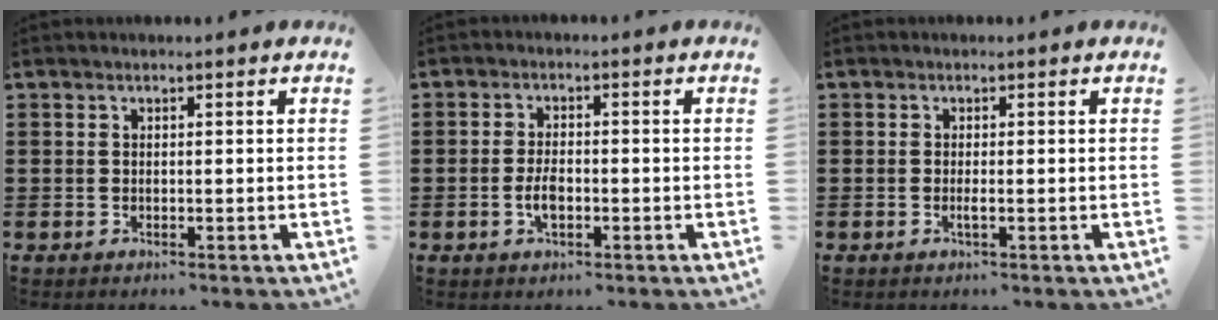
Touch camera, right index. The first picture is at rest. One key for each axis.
{"total": 3.4, "fx": -1.0, "fy": 1.5, "fz": 2.9, "tx": -0.066, "ty": -0.001, "tz": -0.022}
{"total": 0.9, "fx": -0.3, "fy": 0.0, "fz": 0.8, "tx": -0.022, "ty": -0.007, "tz": -0.006}